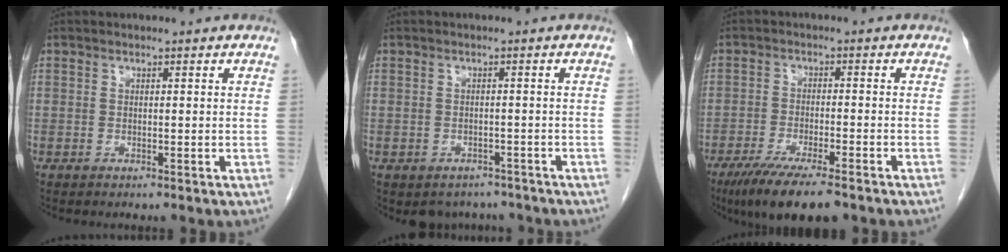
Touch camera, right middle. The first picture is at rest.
{"total": 4.7, "force": [-3.9, 2.6, 0.3], "torque": [0.004, 0.009, -0.049]}
{"total": 10.0, "force": [-7.2, 1.5, 6.7], "torque": [-0.110, -0.023, -0.114]}